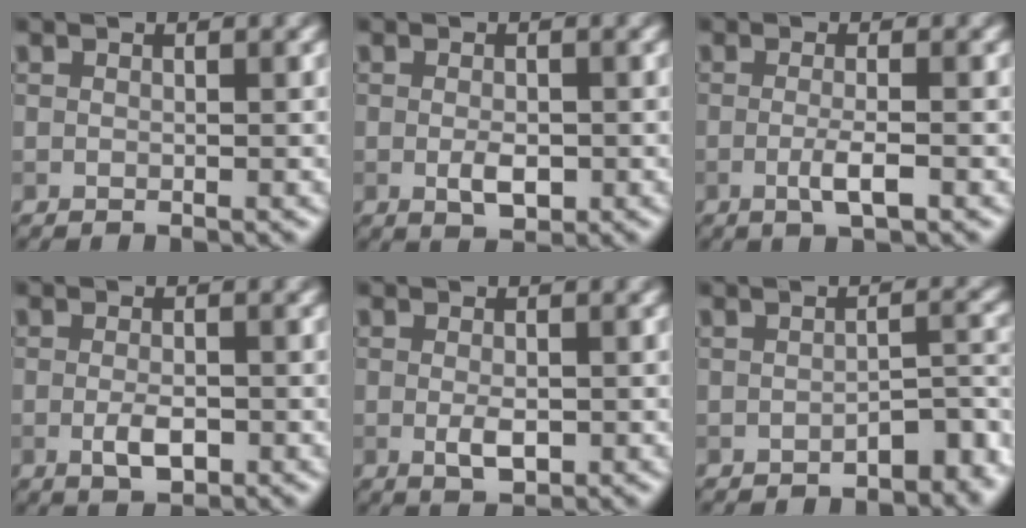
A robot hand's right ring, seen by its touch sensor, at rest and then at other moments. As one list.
[{"total": 2.2, "force": [-0.5, 1.2, 1.8], "torque": [-0.035, -0.003, -0.007]}, {"total": 2.4, "force": [-0.7, 0.4, 2.3], "torque": [-0.042, -0.003, -0.017]}, {"total": 2.4, "force": [-0.8, 1.0, 2.1], "torque": [-0.040, -0.004, -0.014]}, {"total": 2.1, "force": [-0.4, 1.0, 1.8], "torque": [-0.035, -0.004, -0.005]}, {"total": 3.3, "force": [-2.1, 1.3, 2.2], "torque": [-0.024, 0.007, -0.031]}]